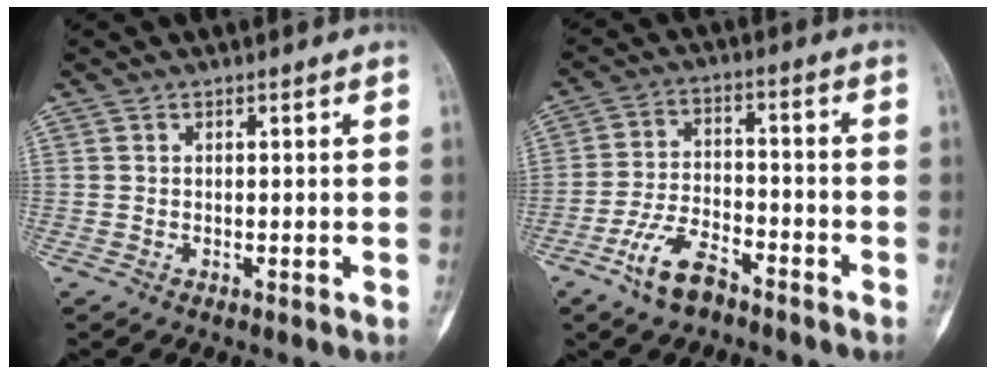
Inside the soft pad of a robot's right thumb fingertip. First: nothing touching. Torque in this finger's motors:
{"motor_torque": [1.44, 0.66, 0.90, -0.78, 0.30]}